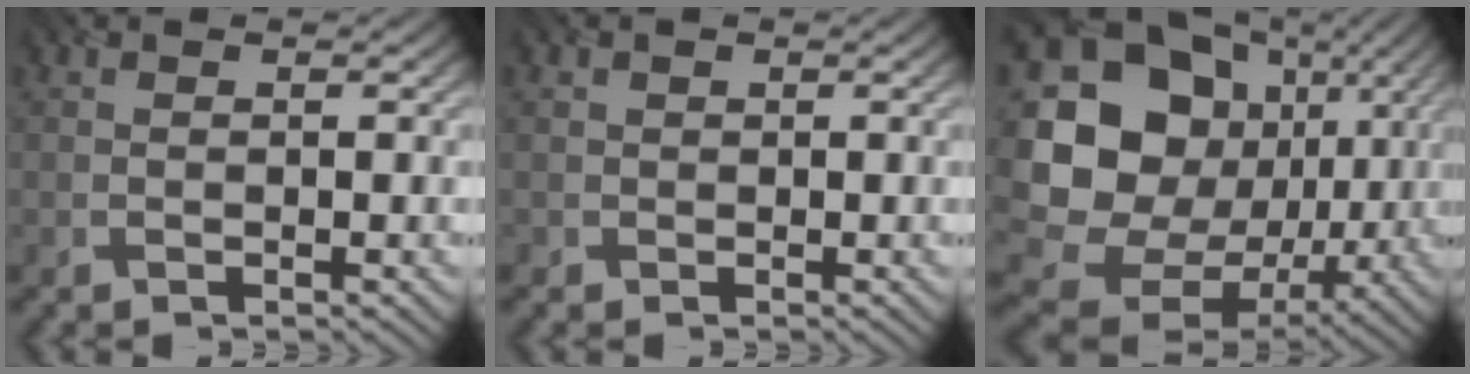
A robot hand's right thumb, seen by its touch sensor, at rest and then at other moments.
{"total": 1.3, "force": [0.1, 1.3, 0.1], "torque": [0.001, -0.004, -0.002]}
{"total": 21.3, "force": [1.8, 18.0, 11.1], "torque": [-0.278, -0.017, 0.047]}